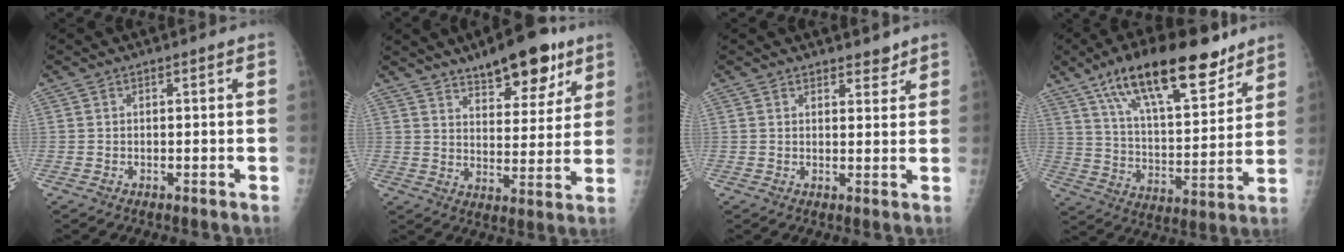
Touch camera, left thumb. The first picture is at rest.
{"total": 14.4, "force": [9.6, 5.7, 9.1], "torque": [-0.088, -0.045, 0.145]}
{"total": 2.5, "force": [2.2, 1.1, 0.7], "torque": [0.007, -0.014, 0.027]}
{"total": 21.8, "force": [14.0, 7.9, 14.6], "torque": [-0.209, -0.050, 0.236]}